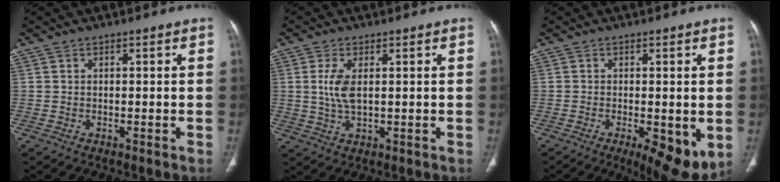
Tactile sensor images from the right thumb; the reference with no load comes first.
{"total": 5.1, "force": [0.8, 2.4, 4.5], "torque": [-0.101, -0.005, 0.018]}
{"total": 9.8, "force": [-2.8, 3.4, 8.8], "torque": [-0.122, -0.021, -0.035]}